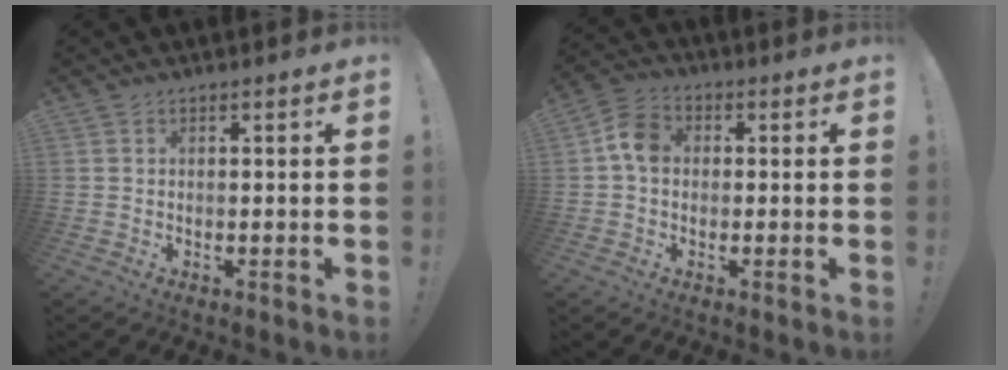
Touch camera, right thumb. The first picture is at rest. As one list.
[{"total": 7.4, "force": [0.4, 5.4, 5.0], "torque": [-0.090, 0.021, 0.013]}]